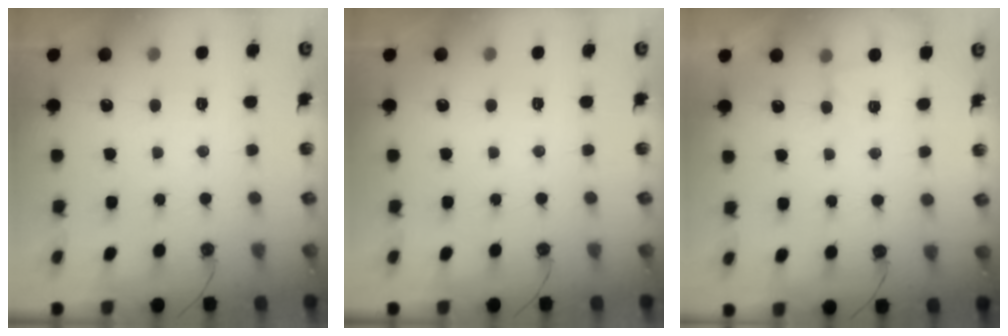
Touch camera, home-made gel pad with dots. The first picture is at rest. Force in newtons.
{"total": 0.0}
{"total": 1.7, "press": 1.7, "slide": 0.3}